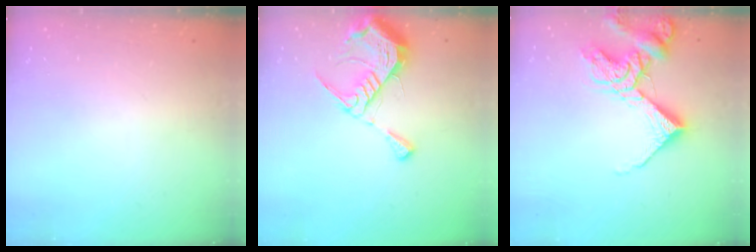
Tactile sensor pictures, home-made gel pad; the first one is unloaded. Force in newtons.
{"total": 12.0, "press": 12.0, "slide": 1.3}
{"total": 13.4, "press": 13.3, "slide": 1.7}